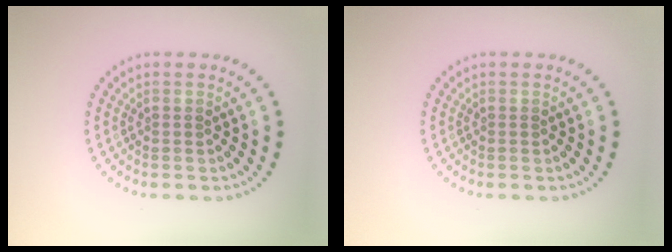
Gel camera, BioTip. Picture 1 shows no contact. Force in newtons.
{"total": 0.0}